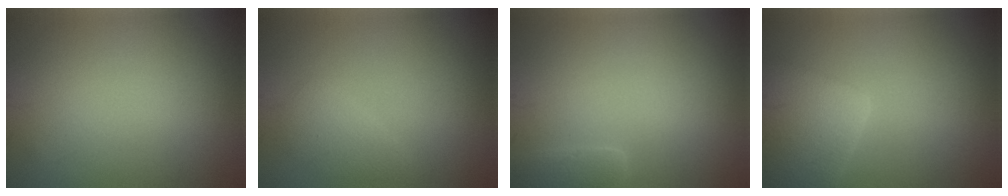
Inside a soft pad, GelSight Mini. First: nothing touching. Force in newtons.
{"total": 1.8, "press": 1.8, "slide": 0.1}
{"total": 1.9, "press": 1.9, "slide": 0.1}
{"total": 5.2, "press": 5.2, "slide": 0.3}